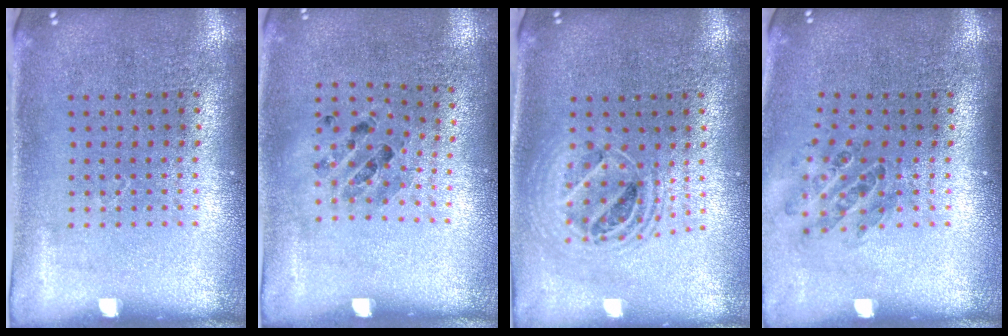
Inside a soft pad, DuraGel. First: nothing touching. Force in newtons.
{"total": 0.8, "press": 0.7, "slide": 0.3}
{"total": 1.8, "press": 1.5, "slide": 1.0}
{"total": 0.9, "press": 0.8, "slide": 0.1}